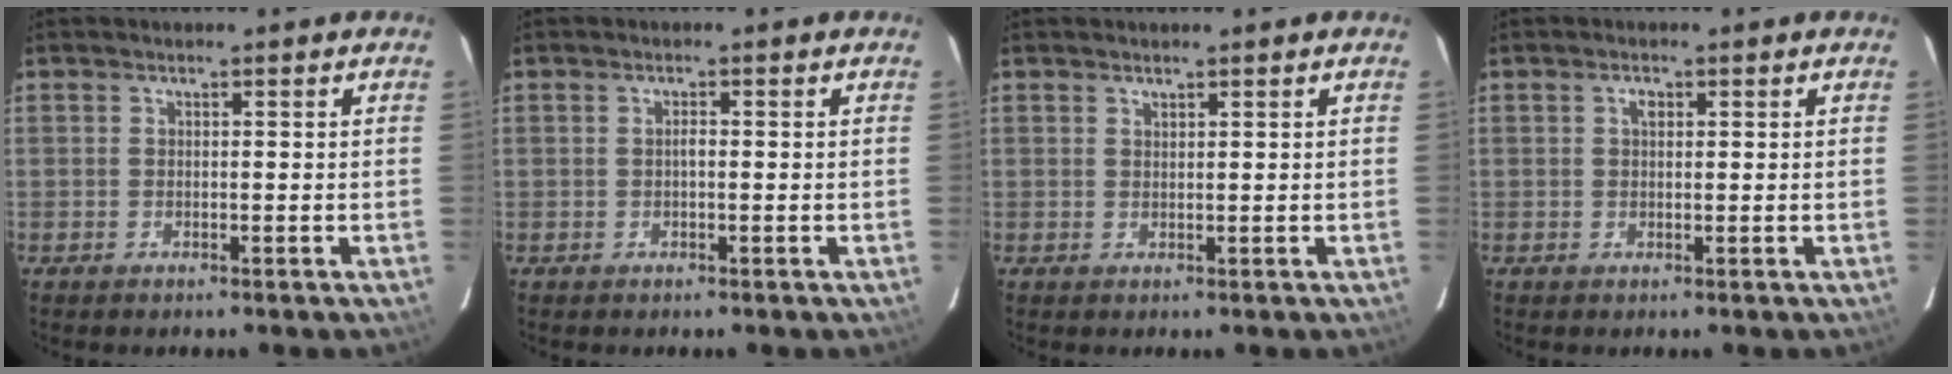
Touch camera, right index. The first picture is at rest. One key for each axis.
{"total": 0.9, "fx": -0.1, "fy": 0.3, "fz": 0.8, "tx": -0.015, "ty": 0.004, "tz": -0.003}
{"total": 0.7, "fx": 0.7, "fy": 0.2, "fz": 0.2, "tx": -0.003, "ty": 0.001, "tz": 0.013}
{"total": 1.4, "fx": 0.4, "fy": 0.9, "fz": 1.0, "tx": -0.015, "ty": 0.007, "tz": 0.006}